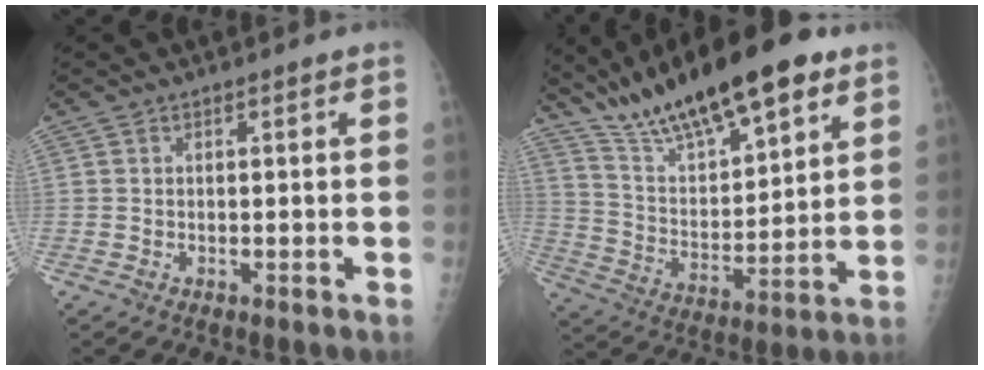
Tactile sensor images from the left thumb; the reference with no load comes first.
{"total": 22.5, "force": [15.4, 6.7, 15.1], "torque": [-0.229, -0.047, 0.268]}